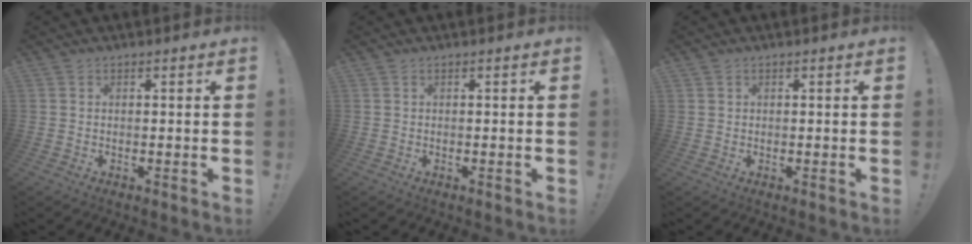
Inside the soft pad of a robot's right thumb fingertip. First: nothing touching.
{"total": 0.0}
{"total": 0.6, "force": [0.3, 0.5, 0.0], "torque": [-0.001, 0.003, 0.007]}